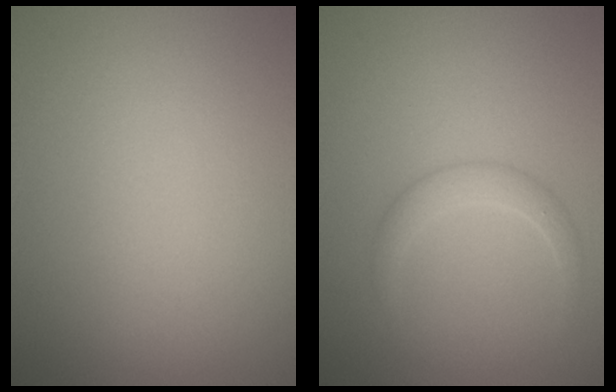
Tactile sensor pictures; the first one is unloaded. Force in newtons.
{"total": 1.7, "press": 1.7, "slide": 0.1}